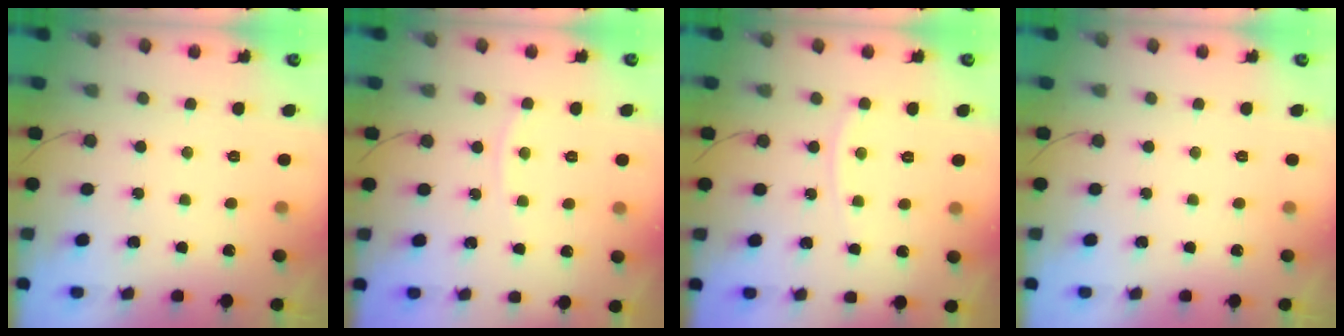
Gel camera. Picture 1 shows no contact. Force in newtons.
{"total": 3.5, "press": 3.5, "slide": 0.4}
{"total": 4.3, "press": 4.3, "slide": 0.4}
{"total": 0.0}